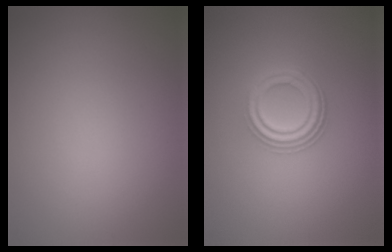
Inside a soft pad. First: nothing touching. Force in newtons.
{"total": 3.9, "press": 3.1, "slide": 2.4}